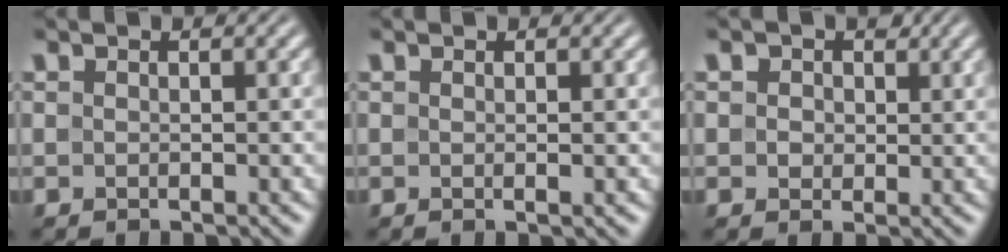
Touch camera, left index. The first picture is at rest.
{"total": 0.7, "force": [0.1, 0.2, 0.7], "torque": [-0.009, 0.001, -0.001]}
{"total": 3.0, "force": [1.4, 2.3, 1.3], "torque": [-0.028, 0.003, 0.014]}